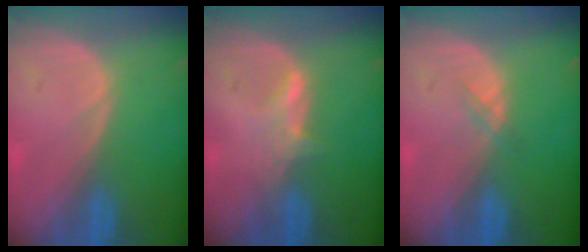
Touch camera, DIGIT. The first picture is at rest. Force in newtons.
{"total": 2.6, "press": 2.5, "slide": 0.3}
{"total": 1.0, "press": 1.0, "slide": 0.2}